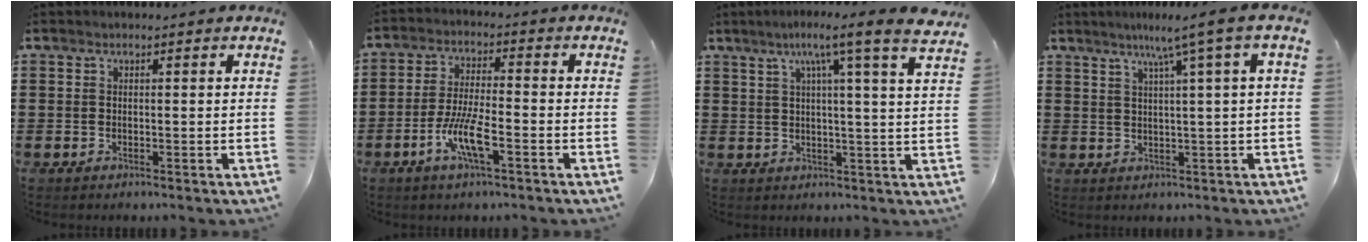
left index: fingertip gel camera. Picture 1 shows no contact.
{"total": 7.4, "force": [-3.4, 1.5, 6.4], "torque": [-0.143, -0.014, -0.069]}
{"total": 7.4, "force": [4.5, -0.6, 5.9], "torque": [-0.106, -0.025, 0.063]}
{"total": 5.3, "force": [2.4, -0.8, 4.6], "torque": [-0.096, -0.003, 0.035]}